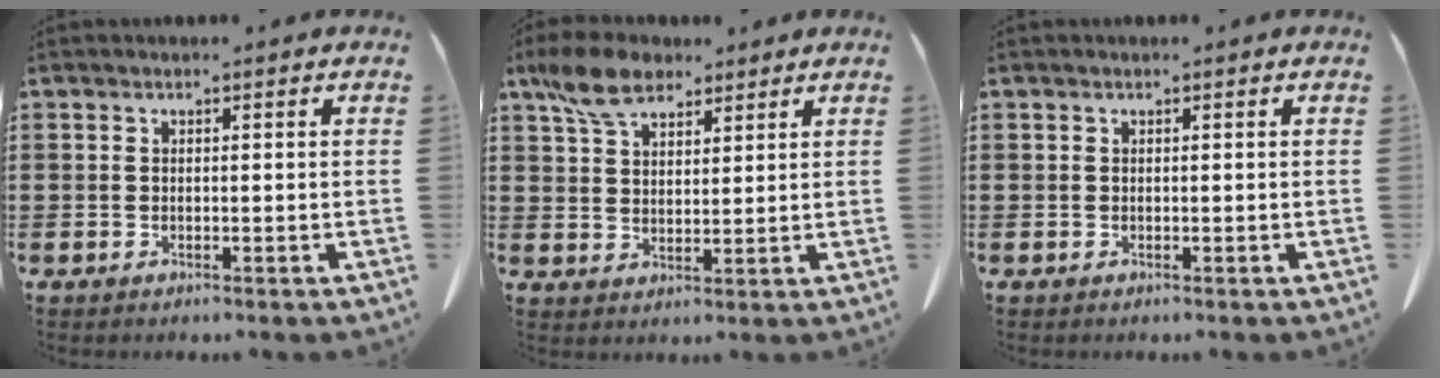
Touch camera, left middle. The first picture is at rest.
{"total": 7.6, "force": [5.5, 3.7, 3.7], "torque": [-0.093, 0.001, 0.105]}
{"total": 0.0}